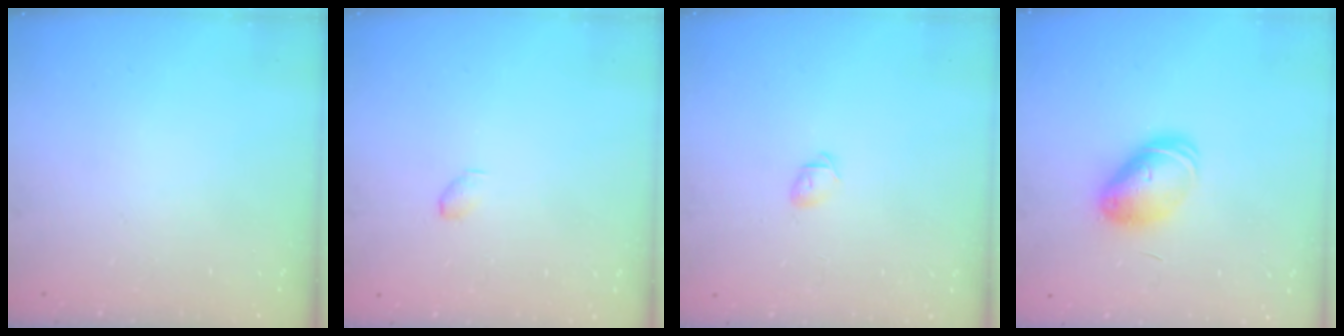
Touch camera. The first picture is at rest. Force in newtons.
{"total": 3.1, "press": 3.0, "slide": 0.4}
{"total": 3.7, "press": 3.6, "slide": 0.9}
{"total": 8.5, "press": 8.4, "slide": 1.0}